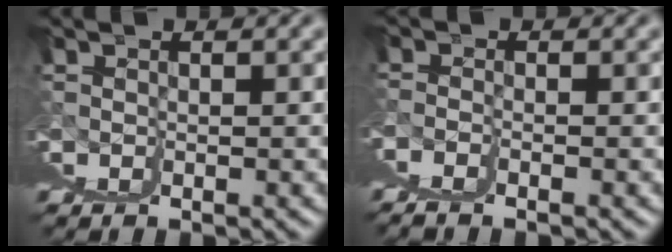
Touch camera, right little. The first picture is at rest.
{"total": 1.1, "force": [0.0, -0.8, 0.8], "torque": [-0.007, 0.010, 0.003]}